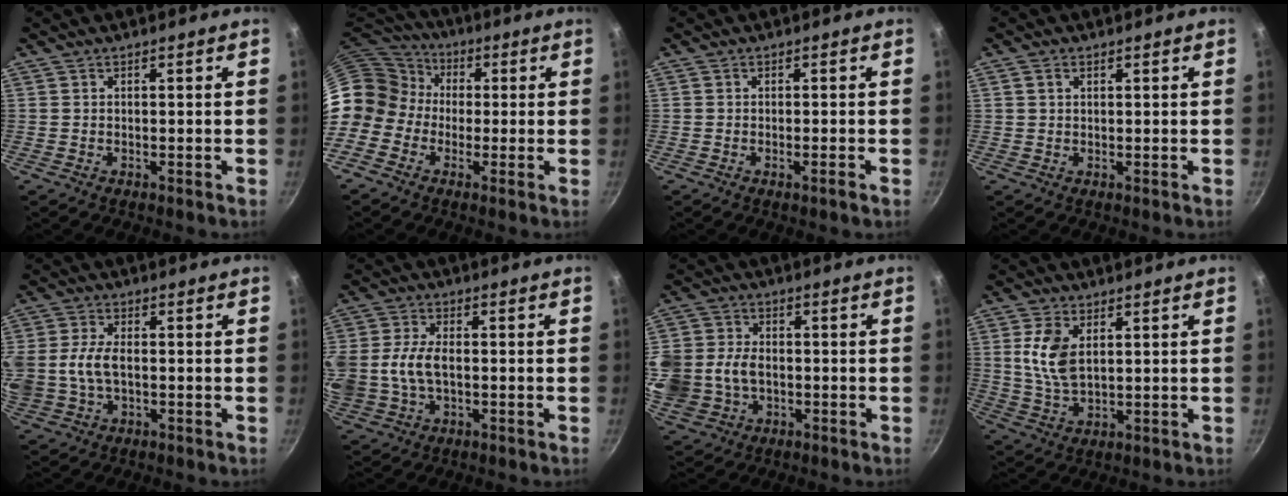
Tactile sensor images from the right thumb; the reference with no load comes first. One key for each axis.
{"total": 14.7, "fx": -0.7, "fy": 13.2, "fz": 6.5, "tx": -0.106, "ty": 0.045, "tz": -0.036}
{"total": 1.5, "fx": -0.7, "fy": 0.1, "fz": 1.3, "tx": -0.029, "ty": 0.003, "tz": -0.014}
{"total": 1.8, "fx": 0.8, "fy": 1.2, "fz": 1.0, "tx": -0.012, "ty": 0.002, "tz": 0.014}
{"total": 11.0, "fx": -0.4, "fy": 7.1, "fz": 8.3, "tx": -0.181, "ty": 0.011, "tz": -0.013}
{"total": 12.9, "fx": -0.5, "fy": 8.8, "fz": 9.4, "tx": -0.211, "ty": 0.016, "tz": -0.013}
{"total": 18.5, "fx": -1.5, "fy": 15.1, "fz": 10.6, "tx": -0.263, "ty": 0.033, "tz": -0.017}
{"total": 8.5, "fx": 2.2, "fy": 4.8, "fz": 6.6, "tx": -0.130, "ty": -0.013, "tz": 0.046}